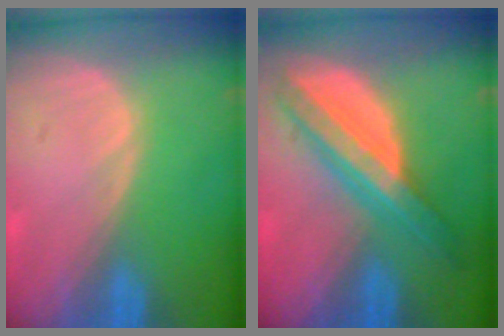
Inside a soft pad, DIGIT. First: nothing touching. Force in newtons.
{"total": 8.5, "press": 8.5, "slide": 0.4}